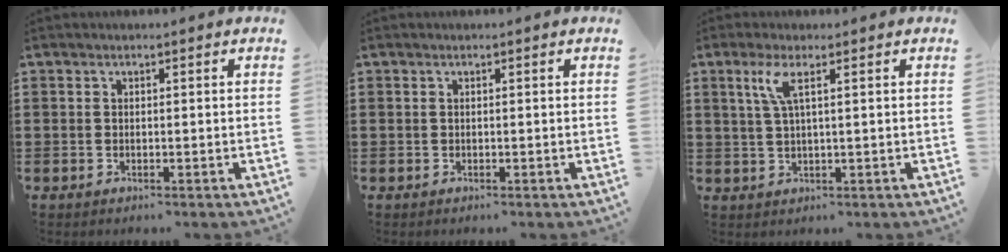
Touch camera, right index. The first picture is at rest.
{"total": 0.0}
{"total": 3.7, "force": [1.5, 0.4, 3.4], "torque": [-0.073, 0.003, 0.022]}